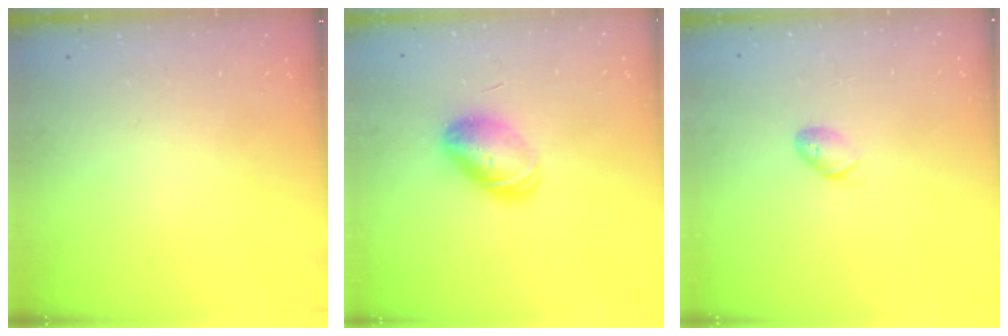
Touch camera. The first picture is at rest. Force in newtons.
{"total": 8.5, "press": 8.4, "slide": 1.0}
{"total": 6.3, "press": 6.2, "slide": 1.2}